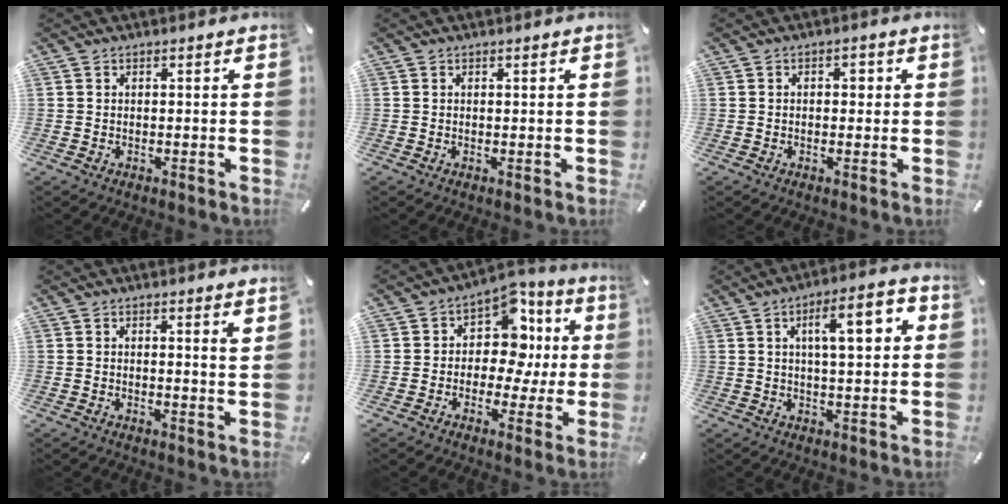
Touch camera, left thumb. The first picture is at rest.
{"total": 0.0}
{"total": 2.1, "force": [0.1, 1.5, 1.4], "torque": [-0.014, 0.004, -0.007]}
{"total": 2.3, "force": [1.3, 0.1, 1.9], "torque": [-0.023, -0.009, 0.019]}
{"total": 11.5, "force": [2.4, 8.5, 7.3], "torque": [-0.106, -0.019, 0.045]}
{"total": 11.3, "force": [3.5, 3.6, 10.1], "torque": [-0.157, -0.002, 0.049]}